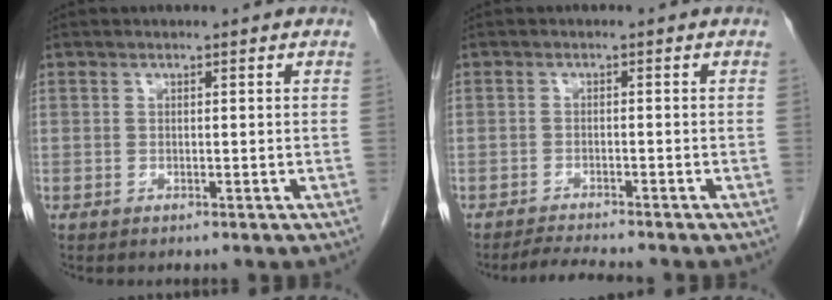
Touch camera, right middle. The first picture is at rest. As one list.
[{"total": 3.7, "force": [-3.4, -0.4, 1.2], "torque": [-0.023, -0.016, -0.056]}]